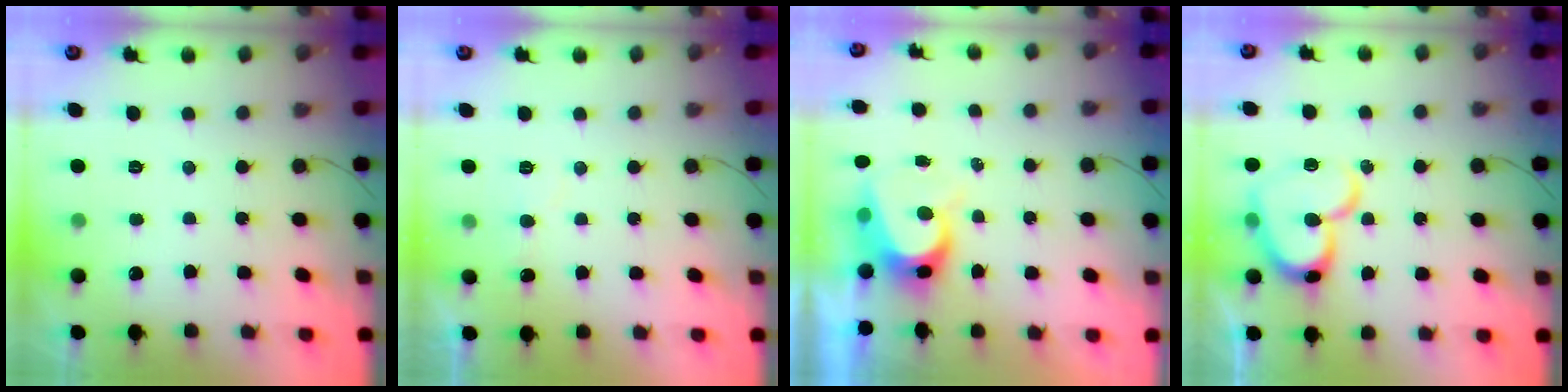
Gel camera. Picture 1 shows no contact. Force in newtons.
{"total": 4.0, "press": 4.0, "slide": 0.3}
{"total": 8.1, "press": 8.1, "slide": 0.7}
{"total": 15.3, "press": 15.2, "slide": 1.6}